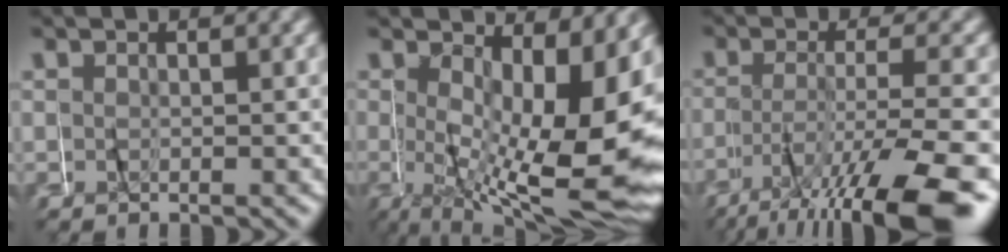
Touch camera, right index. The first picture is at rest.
{"total": 12.8, "force": [-1.5, 4.5, 11.8], "torque": [-0.151, -0.017, -0.014]}
{"total": 8.9, "force": [-5.1, 1.9, 7.0], "torque": [-0.118, -0.015, -0.077]}